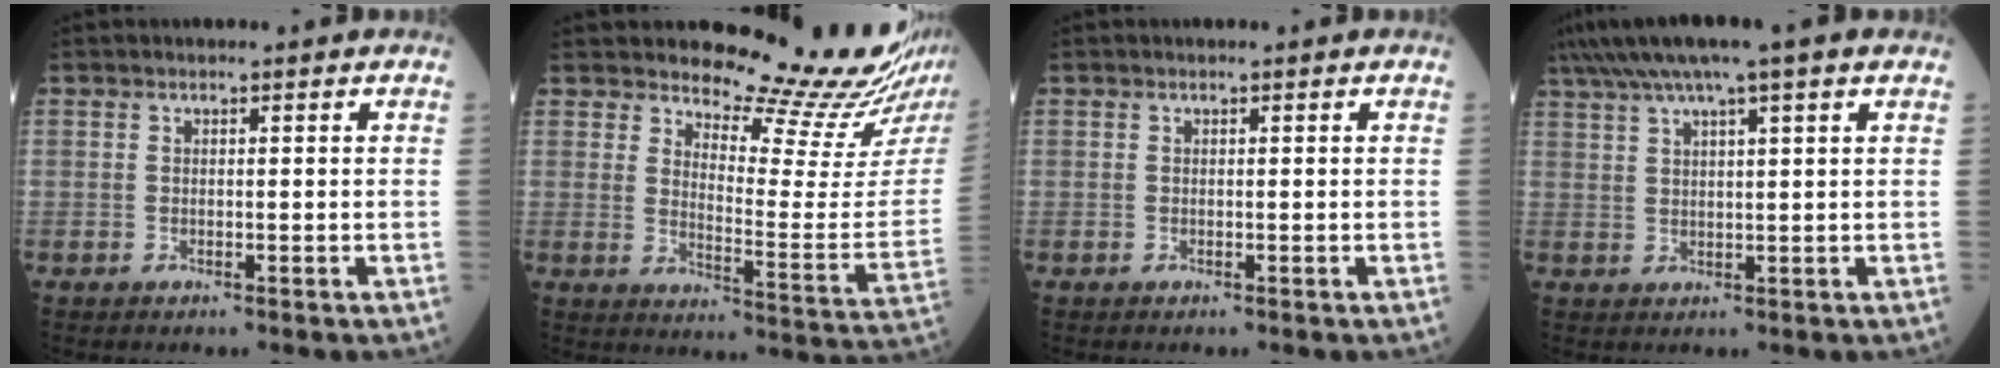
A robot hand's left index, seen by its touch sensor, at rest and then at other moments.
{"total": 16.4, "force": [15.4, 0.0, 5.4], "torque": [-0.082, -0.105, 0.187]}
{"total": 0.0}
{"total": 11.2, "force": [7.9, 0.7, 8.0], "torque": [-0.141, 0.048, 0.122]}